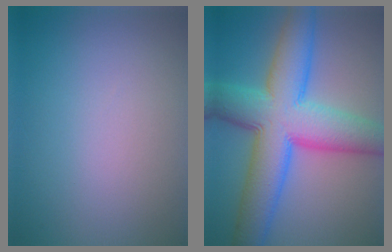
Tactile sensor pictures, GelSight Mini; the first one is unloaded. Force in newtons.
{"total": 11.6, "press": 11.6, "slide": 0.1}